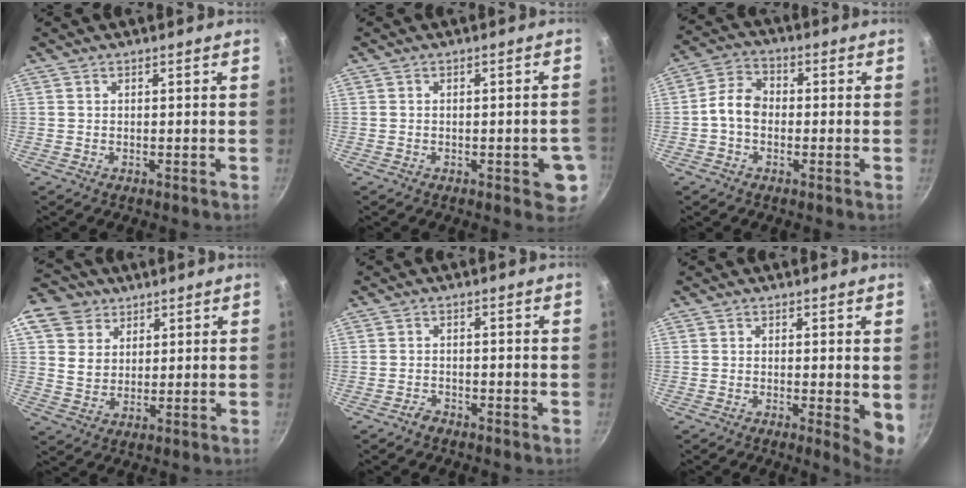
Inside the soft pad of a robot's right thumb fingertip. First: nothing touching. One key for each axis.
{"total": 5.5, "fx": -1.6, "fy": 2.3, "fz": 4.7, "tx": -0.035, "ty": 0.007, "tz": -0.020}
{"total": 6.0, "fx": -1.1, "fy": 4.3, "fz": 4.1, "tx": -0.065, "ty": 0.027, "tz": -0.035}
{"total": 10.8, "fx": 5.6, "fy": 8.4, "fz": 3.8, "tx": -0.051, "ty": -0.008, "tz": 0.097}
{"total": 1.5, "fx": -1.4, "fy": 0.6, "fz": 0.3, "tx": -0.005, "ty": 0.016, "tz": -0.026}
{"total": 5.3, "fx": -0.2, "fy": 1.3, "fz": 5.1, "tx": -0.063, "ty": -0.014, "tz": -0.004}